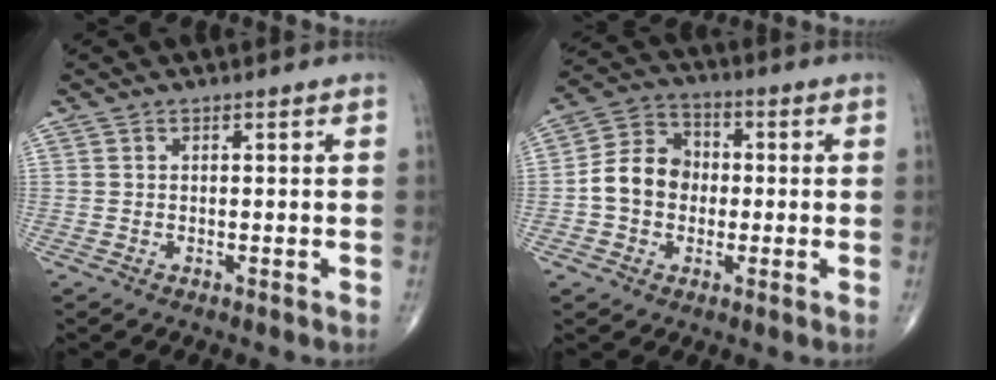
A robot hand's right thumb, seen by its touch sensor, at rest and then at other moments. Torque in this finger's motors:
{"motor_torque": [1.50, 1.47, 0.58, -0.46, 0.07]}